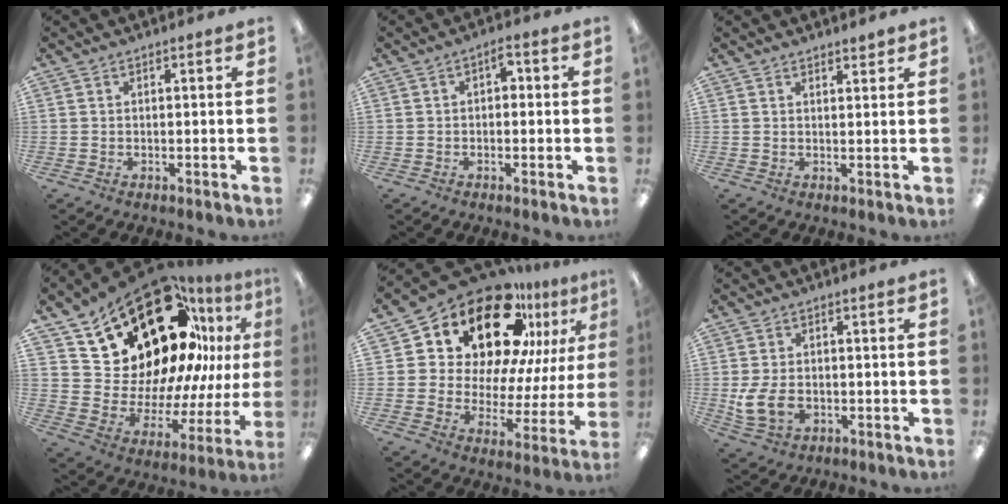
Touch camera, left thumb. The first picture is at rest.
{"total": 2.9, "force": [0.1, 1.8, 2.3], "torque": [-0.038, 0.009, -0.003]}
{"total": 1.8, "force": [1.6, 0.4, 0.6], "torque": [-0.004, -0.007, 0.029]}
{"total": 28.9, "force": [16.8, 16.2, 17.1], "torque": [-0.241, -0.126, 0.321]}
{"total": 22.1, "force": [16.2, 10.3, 10.8], "torque": [-0.184, -0.113, 0.282]}
{"total": 7.8, "force": [-1.3, 5.6, 5.2], "torque": [-0.101, 0.000, -0.024]}